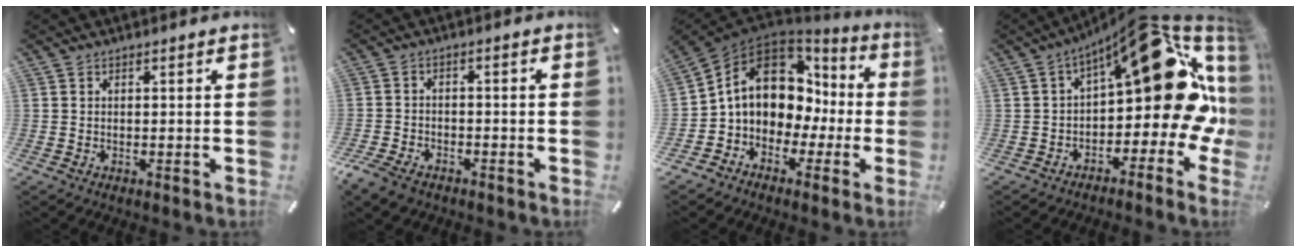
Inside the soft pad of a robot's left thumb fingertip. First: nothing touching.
{"total": 5.0, "force": [-3.6, 2.9, 2.0], "torque": [-0.055, 0.013, -0.071]}
{"total": 12.2, "force": [1.6, 10.3, 6.4], "torque": [-0.122, -0.011, 0.034]}
{"total": 24.4, "force": [7.6, 10.8, 20.5], "torque": [-0.271, -0.073, 0.128]}